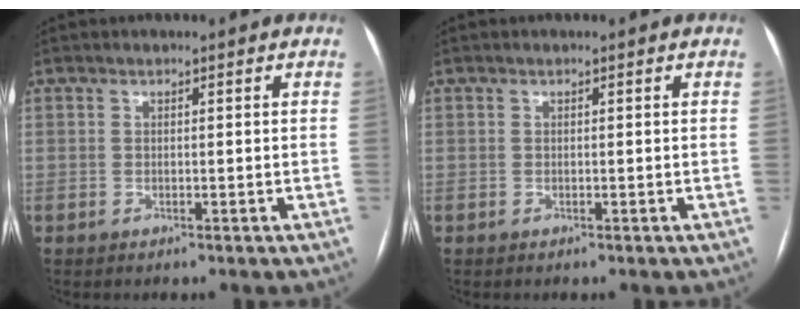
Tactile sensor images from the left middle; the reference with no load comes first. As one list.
[{"total": 0.0}]